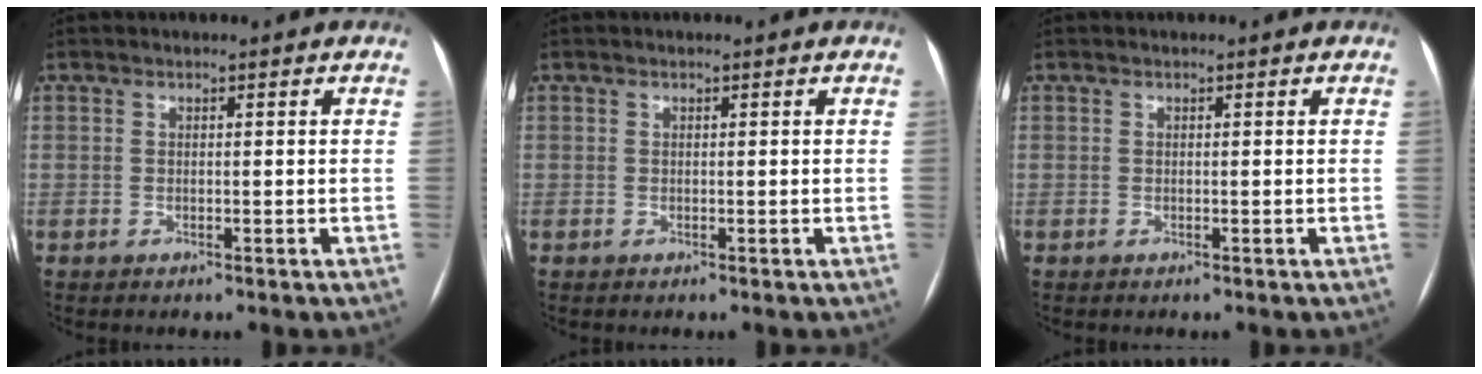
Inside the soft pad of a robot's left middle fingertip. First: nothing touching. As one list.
[{"total": 0.0}, {"total": 0.0}]